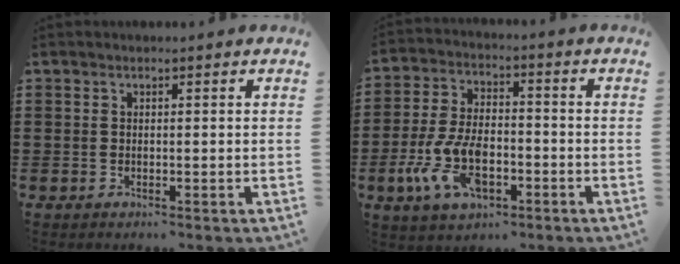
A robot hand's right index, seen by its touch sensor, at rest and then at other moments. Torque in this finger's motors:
{"motor_torque": [2.14, 0.00, 1.05, 0.19]}